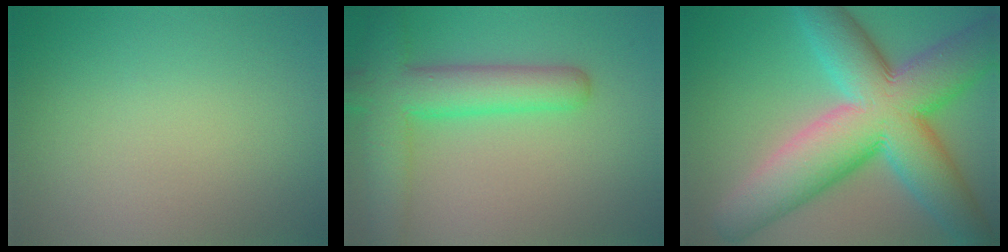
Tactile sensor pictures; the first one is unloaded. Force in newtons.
{"total": 6.5, "press": 6.5, "slide": 0.3}
{"total": 14.6, "press": 14.6, "slide": 0.2}